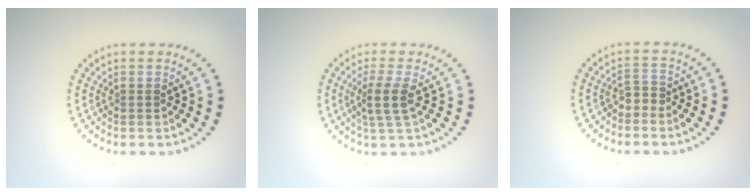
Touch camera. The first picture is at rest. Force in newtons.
{"total": 2.5, "press": 2.0, "slide": 1.5}
{"total": 1.1, "press": 0.8, "slide": 0.8}